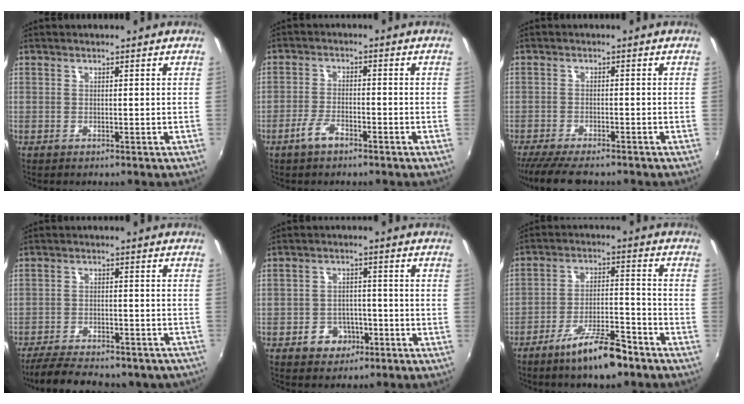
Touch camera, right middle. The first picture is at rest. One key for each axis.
{"total": 4.1, "fx": -2.9, "fy": 1.3, "fz": 2.6, "tx": -0.065, "ty": -0.001, "tz": -0.053}
{"total": 9.3, "fx": -7.9, "fy": 1.9, "fz": 4.6, "tx": -0.109, "ty": -0.035, "tz": -0.135}
{"total": 17.0, "fx": -14.1, "fy": 5.7, "fz": 7.4, "tx": -0.158, "ty": -0.016, "tz": -0.187}
{"total": 5.8, "fx": -3.1, "fy": 4.6, "fz": 1.9, "tx": -0.052, "ty": 0.013, "tz": -0.037}
{"total": 10.9, "fx": -7.9, "fy": 2.7, "fz": 7.0, "tx": -0.130, "ty": 0.004, "tz": -0.127}